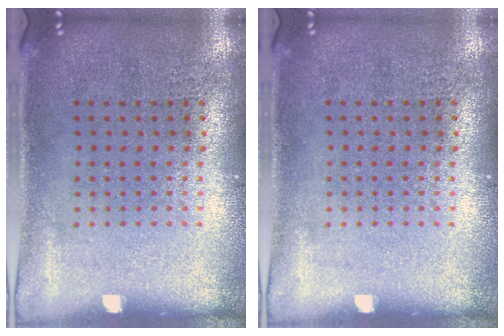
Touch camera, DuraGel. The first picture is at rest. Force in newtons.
{"total": 0.0}